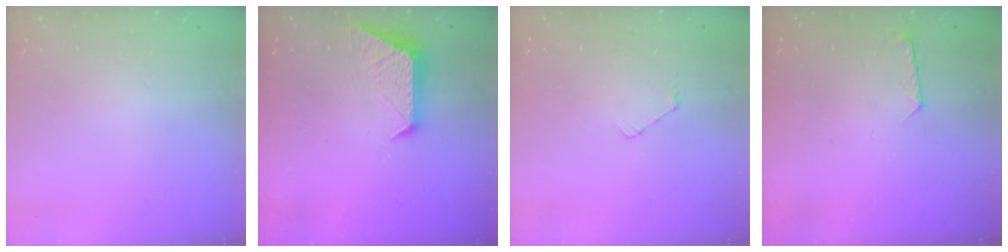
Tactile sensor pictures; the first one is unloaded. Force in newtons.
{"total": 9.3, "press": 9.3, "slide": 0.5}
{"total": 3.9, "press": 3.9, "slide": 0.4}
{"total": 8.1, "press": 8.1, "slide": 0.6}